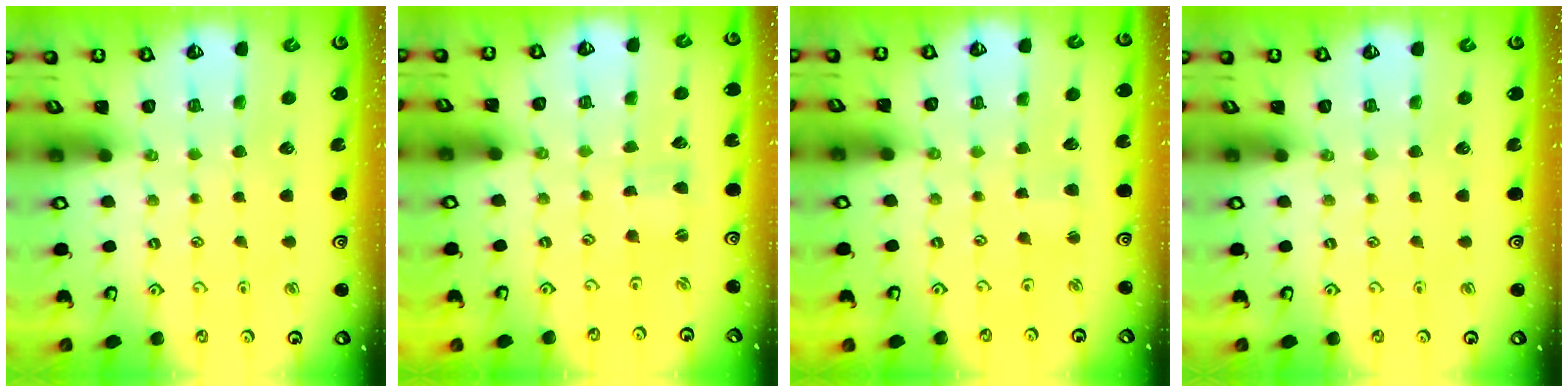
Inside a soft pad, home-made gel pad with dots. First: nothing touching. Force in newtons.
{"total": 0.8, "press": 0.8, "slide": 0.0}
{"total": 2.5, "press": 2.5, "slide": 0.4}
{"total": 0.0}